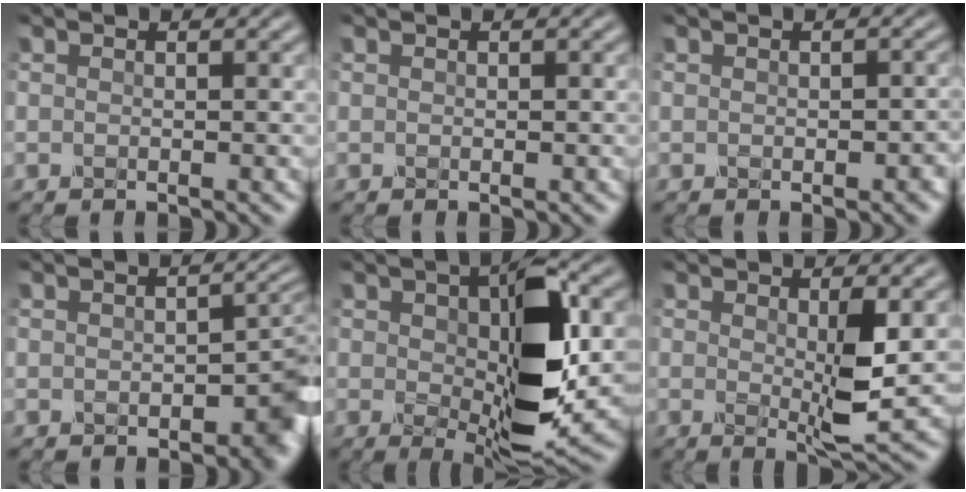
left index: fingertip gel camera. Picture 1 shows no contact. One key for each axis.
{"total": 0.0}
{"total": 1.6, "fx": -0.1, "fy": 1.2, "fz": 1.1, "tx": -0.016, "ty": -0.005, "tz": -0.002}
{"total": 4.9, "fx": -1.1, "fy": 3.1, "fz": 3.6, "tx": -0.026, "ty": -0.009, "tz": -0.014}
{"total": 10.0, "fx": 0.5, "fy": 4.2, "fz": 9.0, "tx": -0.142, "ty": -0.006, "tz": 0.015}
{"total": 3.9, "fx": 0.4, "fy": 0.7, "fz": 3.8, "tx": -0.064, "ty": -0.011, "tz": 0.009}